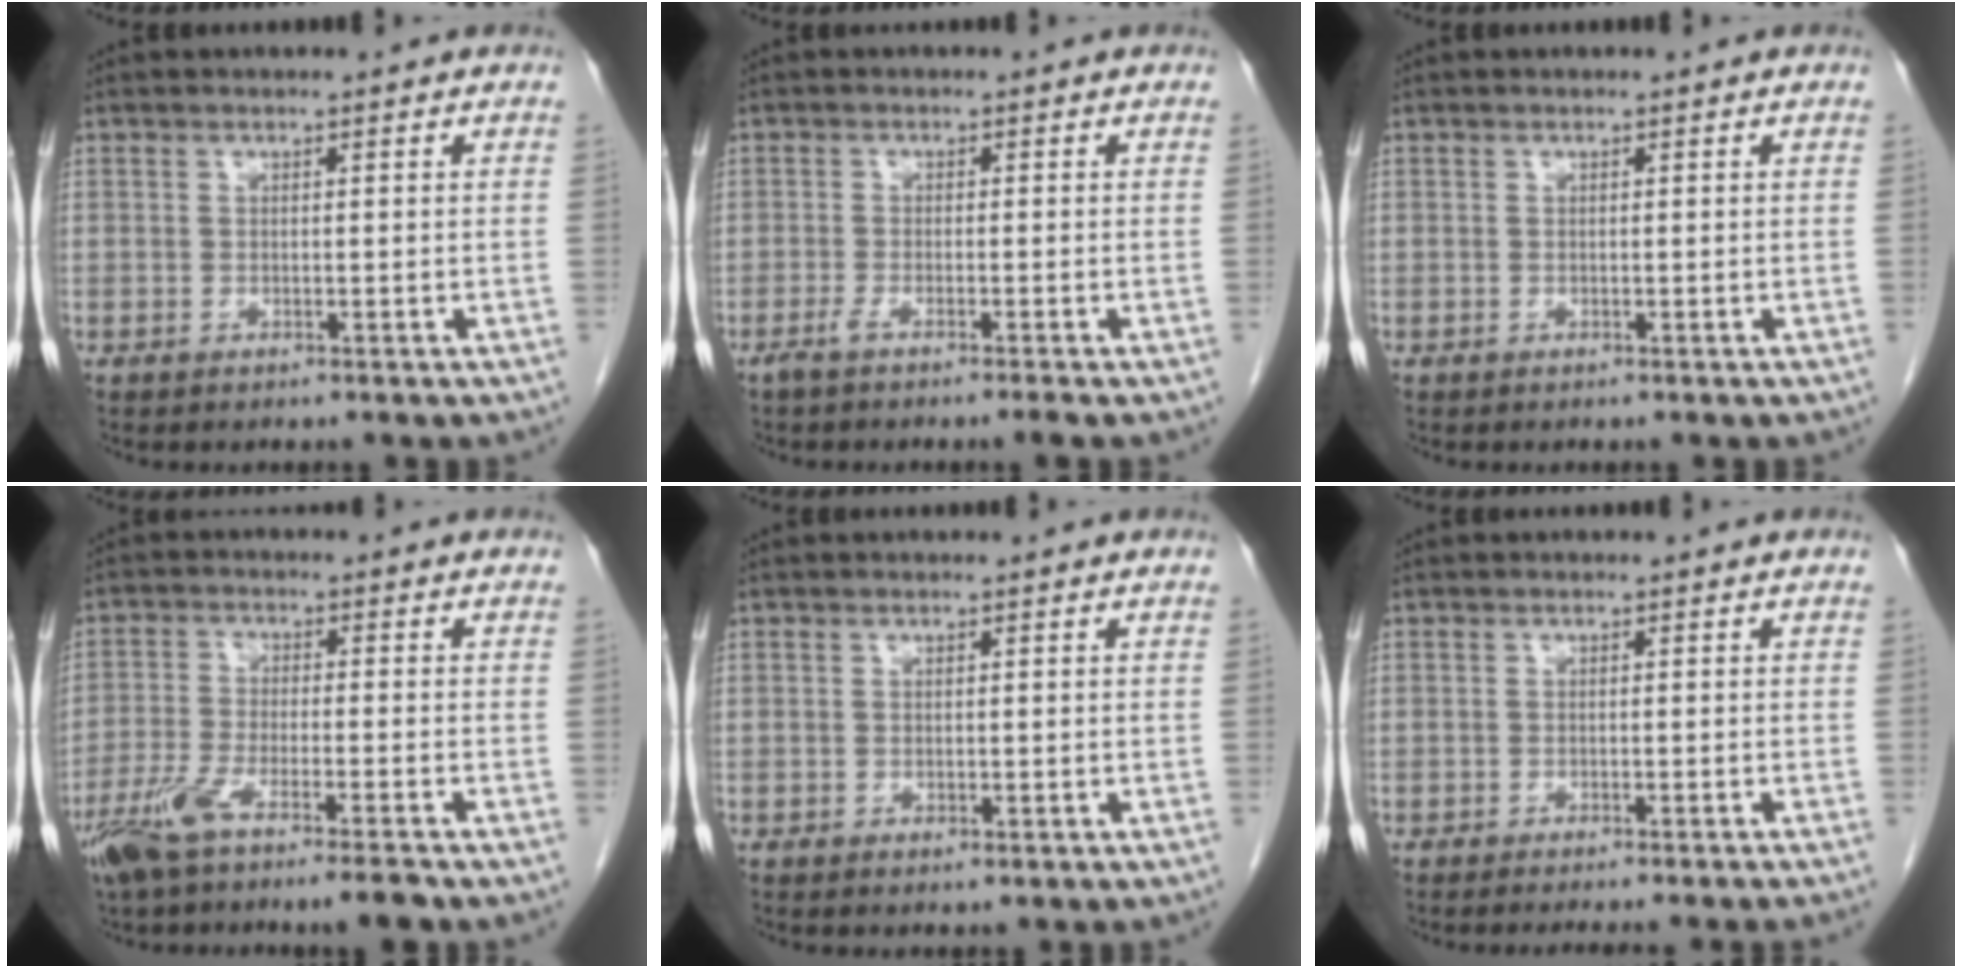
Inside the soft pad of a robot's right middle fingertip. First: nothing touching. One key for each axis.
{"total": 2.6, "fx": -2.0, "fy": -0.5, "fz": 1.6, "tx": -0.030, "ty": -0.002, "tz": -0.039}
{"total": 0.0}
{"total": 9.0, "fx": -6.5, "fy": 0.5, "fz": 6.2, "tx": -0.112, "ty": -0.016, "tz": -0.116}
{"total": 0.6, "fx": -0.3, "fy": 0.3, "fz": 0.4, "tx": -0.007, "ty": -0.001, "tz": -0.002}
{"total": 6.2, "fx": -5.4, "fy": -0.9, "fz": 2.8, "tx": -0.015, "ty": -0.009, "tz": -0.073}